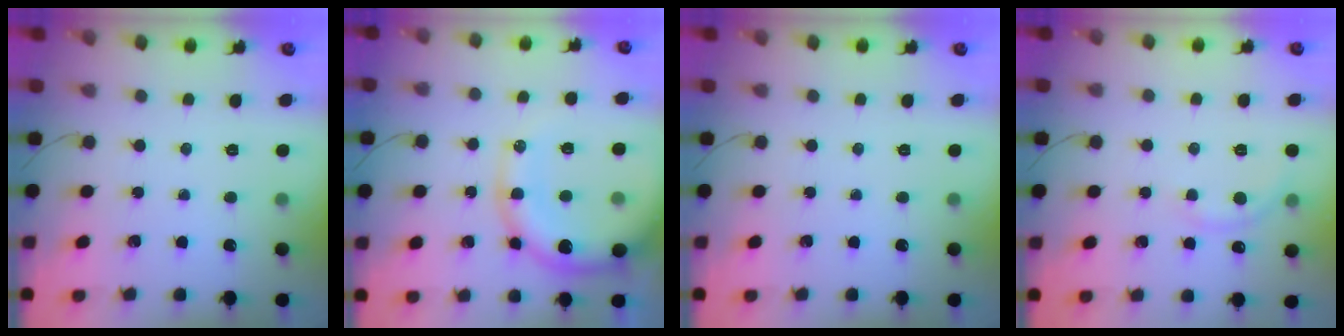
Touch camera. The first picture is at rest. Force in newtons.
{"total": 18.2, "press": 17.7, "slide": 4.2}
{"total": 0.0}
{"total": 3.9, "press": 3.7, "slide": 1.2}